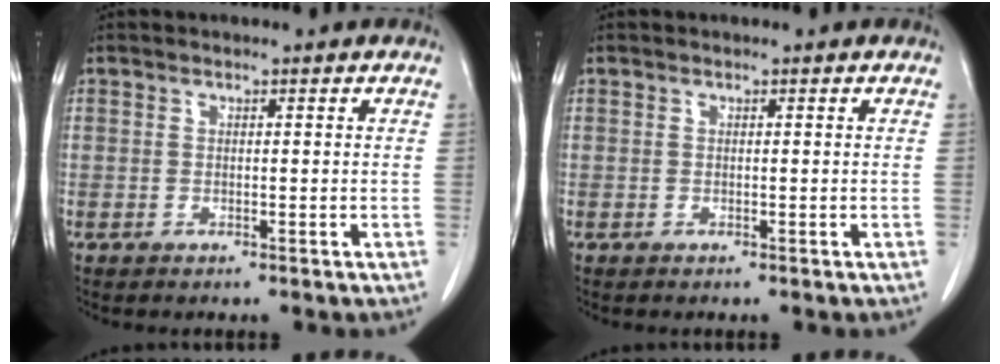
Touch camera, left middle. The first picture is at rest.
{"total": 0.0}